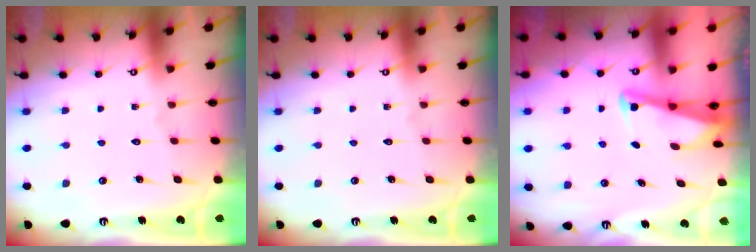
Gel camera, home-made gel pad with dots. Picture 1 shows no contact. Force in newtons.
{"total": 0.0}
{"total": 2.9, "press": 2.8, "slide": 0.3}